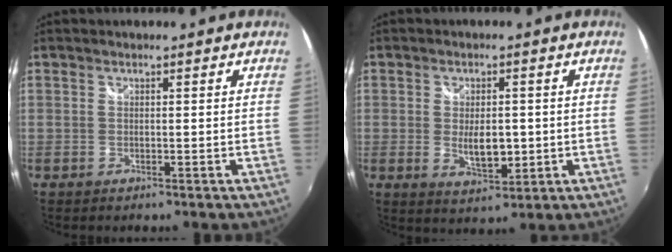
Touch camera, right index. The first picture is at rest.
{"total": 6.4, "force": [-0.7, 3.2, 5.5], "torque": [-0.098, -0.011, -0.005]}